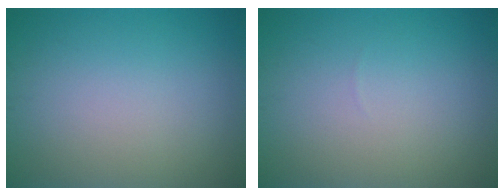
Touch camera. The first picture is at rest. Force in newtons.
{"total": 0.0}